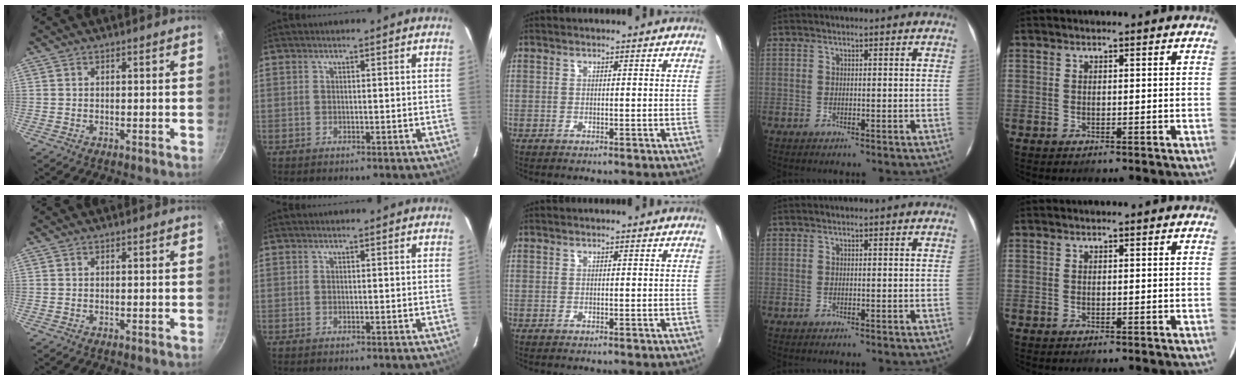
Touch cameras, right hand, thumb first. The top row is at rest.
{}